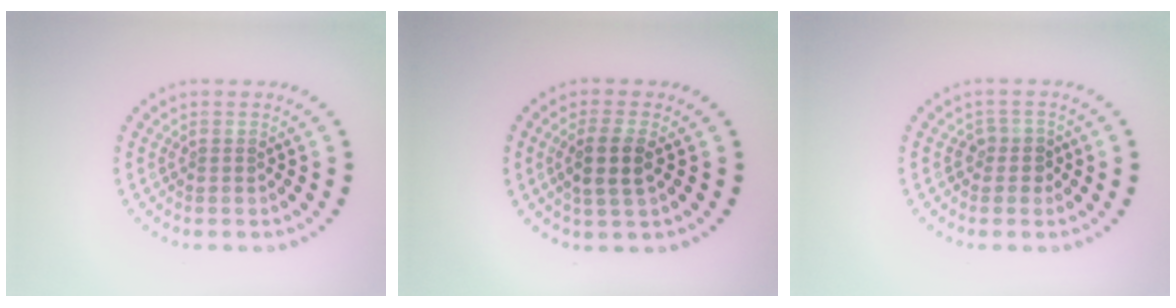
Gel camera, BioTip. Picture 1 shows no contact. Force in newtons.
{"total": 2.8, "press": 2.5, "slide": 1.1}
{"total": 1.6, "press": 1.4, "slide": 0.8}